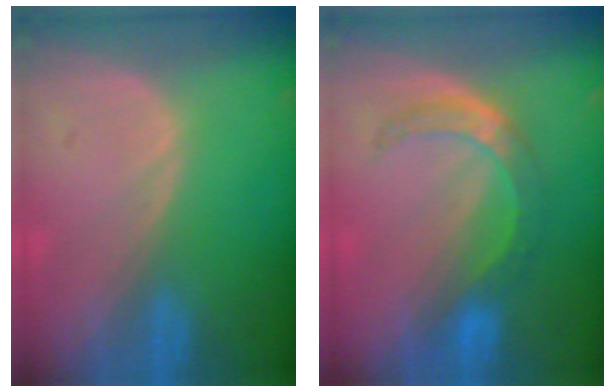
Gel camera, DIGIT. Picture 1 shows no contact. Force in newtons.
{"total": 5.6, "press": 5.4, "slide": 1.2}